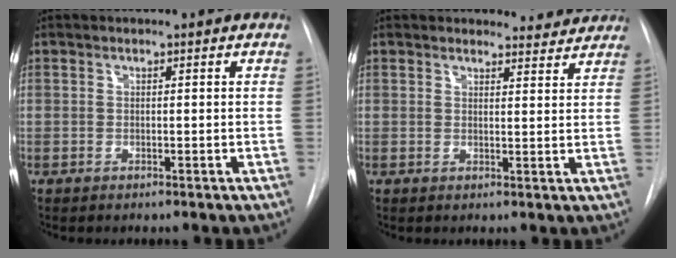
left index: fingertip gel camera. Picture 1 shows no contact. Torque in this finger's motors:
{"motor_torque": [0.92, -1.22, -0.01, 0.01]}